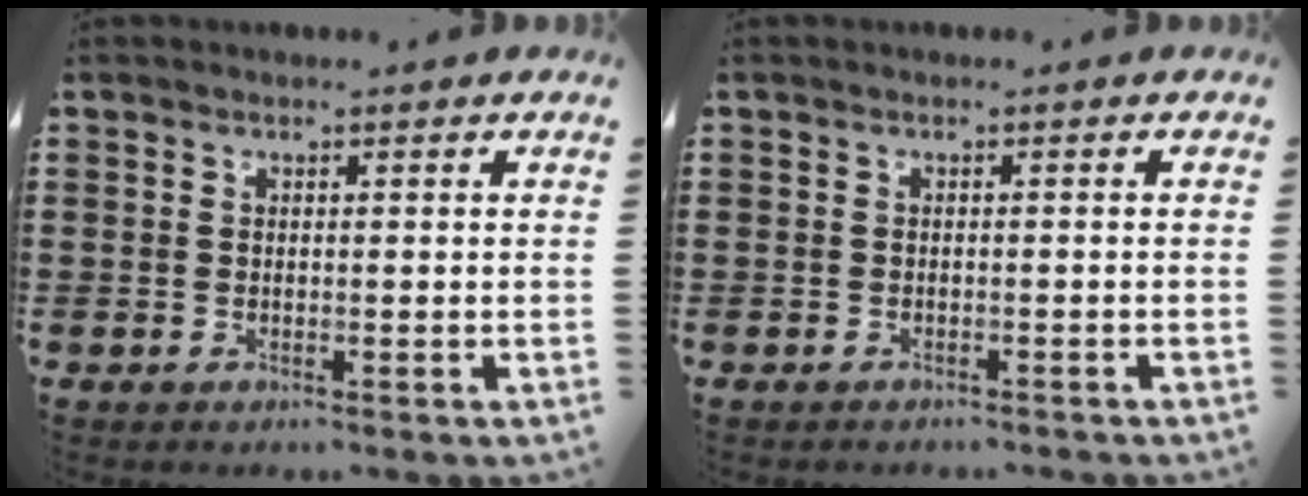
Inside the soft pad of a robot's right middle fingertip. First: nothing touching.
{"total": 0.7, "force": [-0.6, 0.1, 0.0], "torque": [-0.002, 0.001, -0.014]}